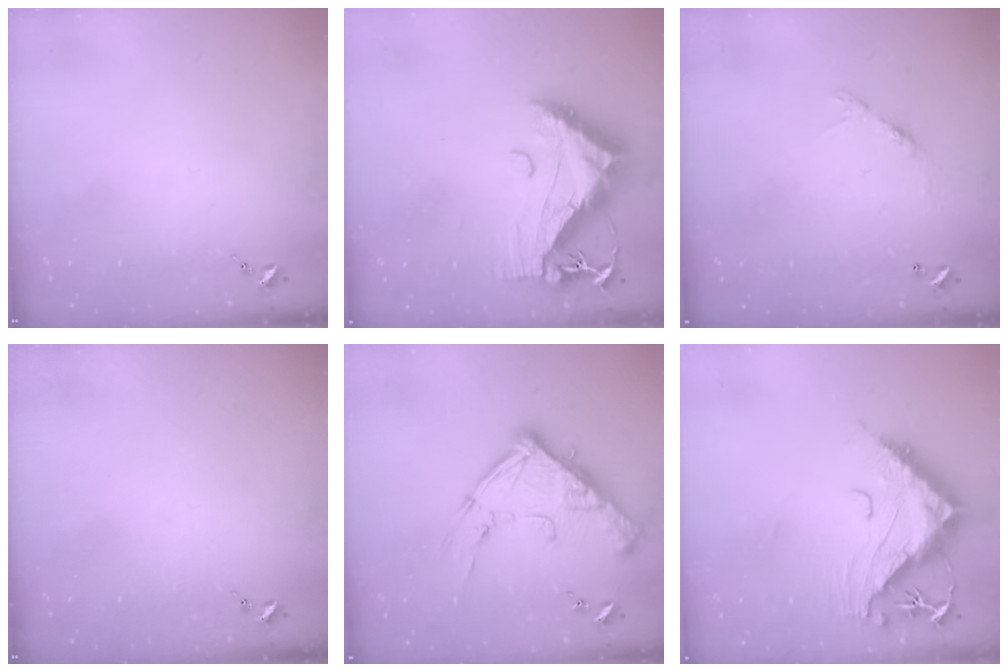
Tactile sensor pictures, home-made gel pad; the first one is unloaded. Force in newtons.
{"total": 19.1, "press": 19.0, "slide": 1.6}
{"total": 5.9, "press": 5.9, "slide": 0.4}
{"total": 0.0}
{"total": 17.3, "press": 17.2, "slide": 1.6}
{"total": 14.6, "press": 14.5, "slide": 1.5}